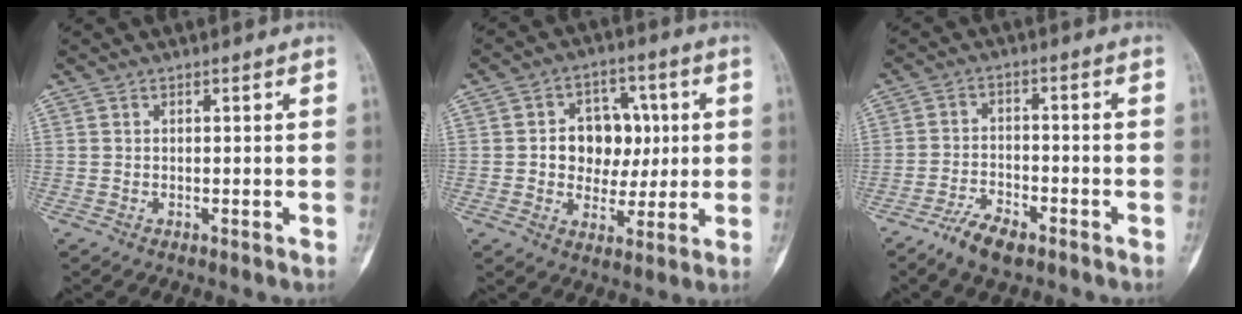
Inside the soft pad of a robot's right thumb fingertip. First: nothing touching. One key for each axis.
{"total": 11.0, "fx": 1.0, "fy": 8.7, "fz": 6.6, "tx": -0.041, "ty": 0.013, "tz": 0.019}
{"total": 6.3, "fx": -4.5, "fy": 2.5, "fz": 3.7, "tx": -0.072, "ty": 0.019, "tz": -0.081}